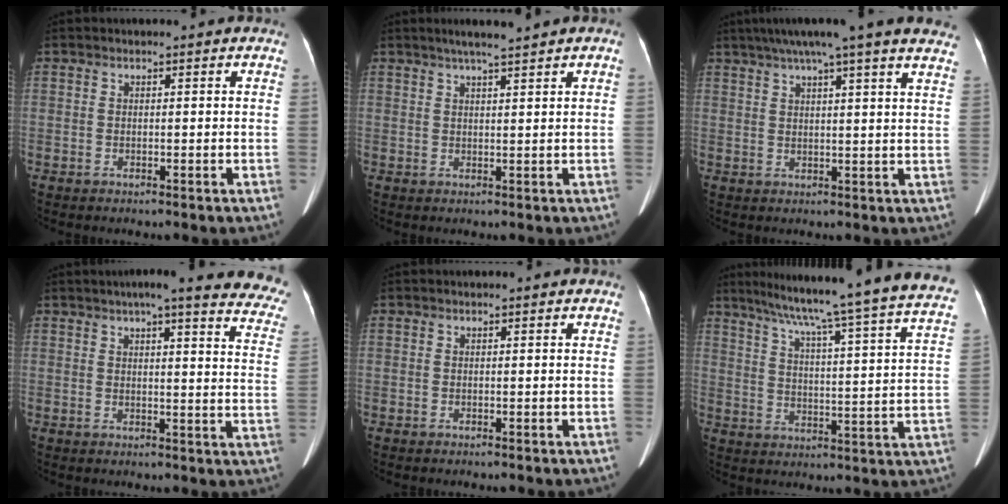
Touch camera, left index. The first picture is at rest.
{"total": 3.8, "force": [2.7, -0.5, 2.5], "torque": [-0.043, 0.010, 0.047]}
{"total": 20.2, "force": [17.0, -0.2, 10.9], "torque": [-0.174, 0.012, 0.205]}
{"total": 23.5, "force": [20.2, 3.0, 11.6], "torque": [-0.132, -0.043, 0.212]}
{"total": 0.0}
{"total": 29.0, "force": [25.4, -1.0, 13.9], "torque": [-0.224, -0.061, 0.319]}